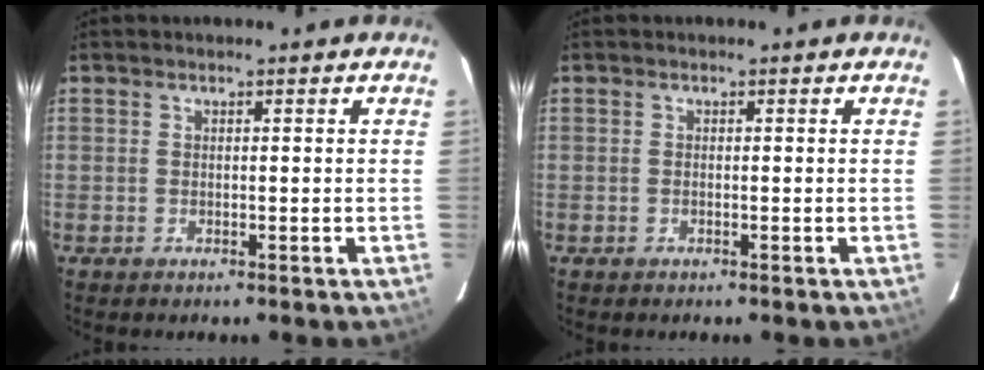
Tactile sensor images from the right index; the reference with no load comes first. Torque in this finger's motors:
{"motor_torque": [-0.03, -0.05, -0.04, 0.00]}